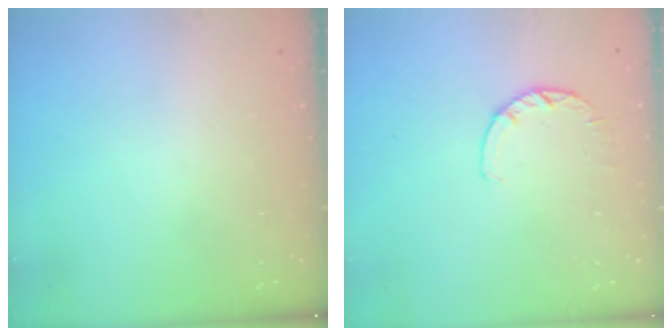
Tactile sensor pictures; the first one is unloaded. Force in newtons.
{"total": 3.0, "press": 2.9, "slide": 0.4}